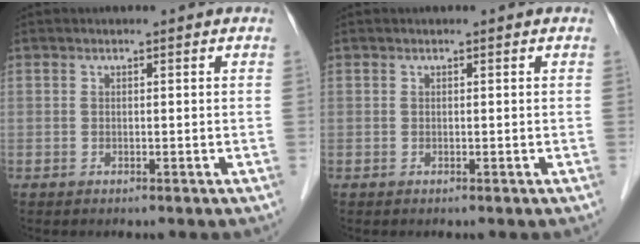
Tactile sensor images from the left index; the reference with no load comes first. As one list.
[{"total": 0.0}]